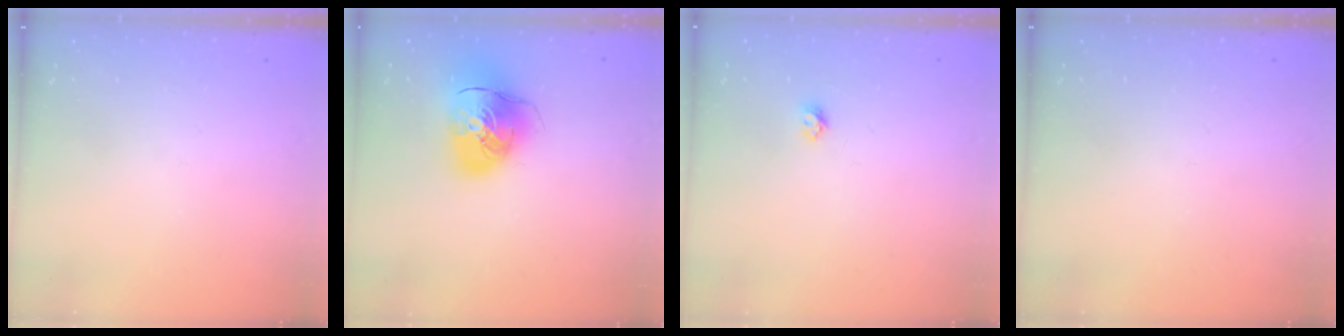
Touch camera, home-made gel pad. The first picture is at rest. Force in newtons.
{"total": 14.1, "press": 13.9, "slide": 2.5}
{"total": 3.4, "press": 3.4, "slide": 0.4}
{"total": 0.0}